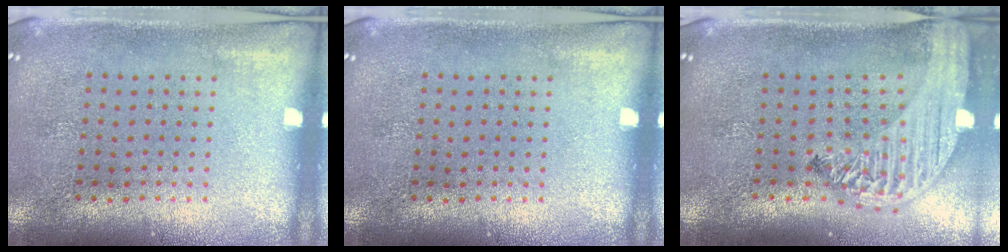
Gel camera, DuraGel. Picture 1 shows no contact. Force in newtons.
{"total": 0.0}
{"total": 3.1, "press": 2.4, "slide": 1.9}